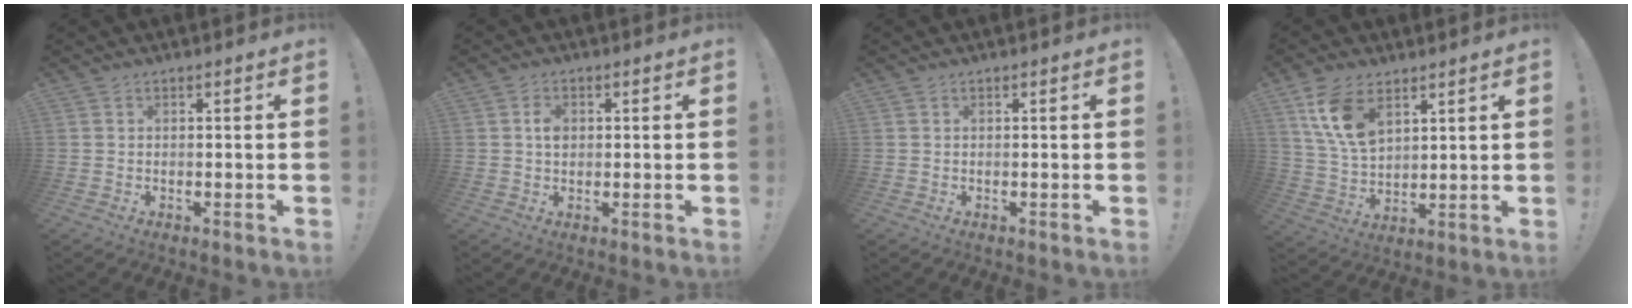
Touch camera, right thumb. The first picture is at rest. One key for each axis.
{"total": 3.3, "fx": 0.3, "fy": 2.5, "fz": 2.2, "tx": -0.020, "ty": -0.003, "tz": 0.001}
{"total": 0.0}
{"total": 12.3, "fx": 6.7, "fy": 7.1, "fz": 7.6, "tx": -0.149, "ty": -0.023, "tz": 0.127}